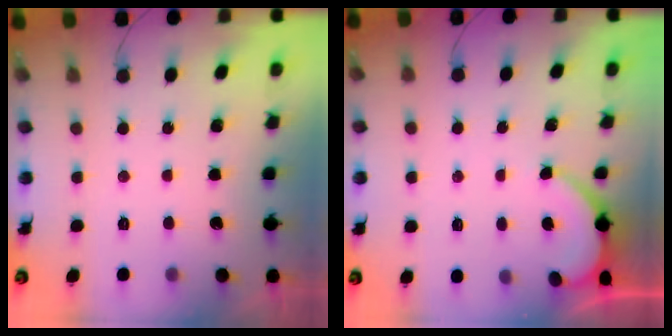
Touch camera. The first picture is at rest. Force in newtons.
{"total": 2.3, "press": 2.3, "slide": 0.3}